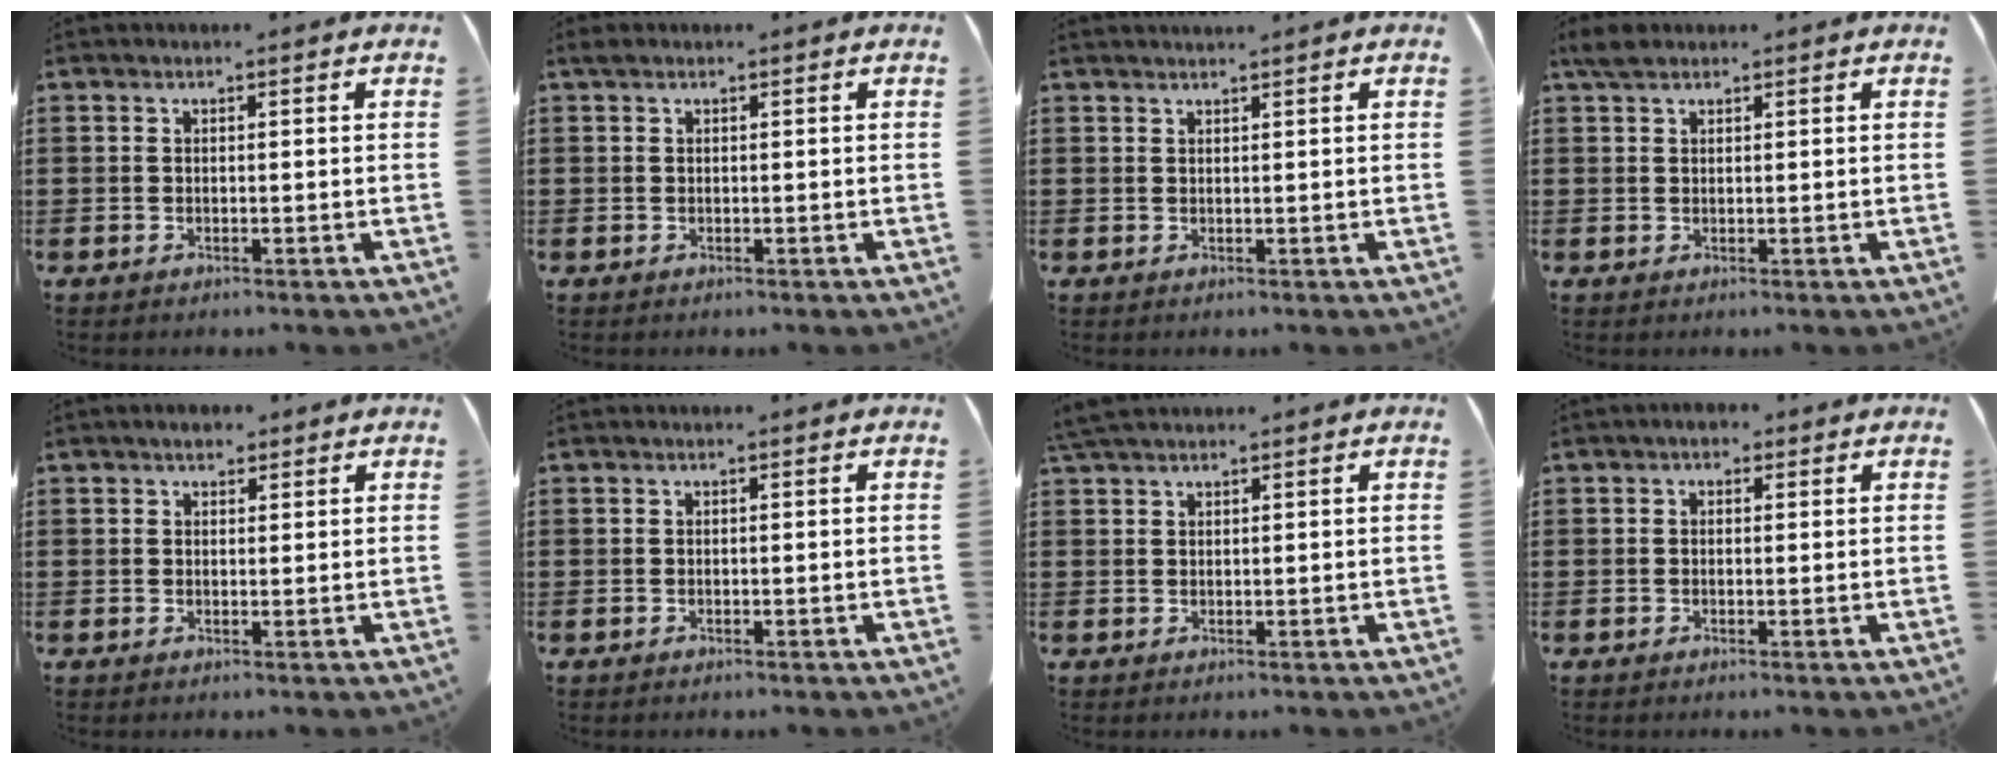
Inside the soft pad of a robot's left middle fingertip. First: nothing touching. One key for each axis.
{"total": 0.7, "fx": 0.4, "fy": 0.6, "fz": 0.3, "tx": -0.010, "ty": 0.004, "tz": 0.007}
{"total": 0.9, "fx": 0.9, "fy": -0.2, "fz": 0.1, "tx": -0.002, "ty": -0.004, "tz": 0.018}
{"total": 2.2, "fx": 1.7, "fy": 1.0, "fz": 0.9, "tx": -0.024, "ty": 0.004, "tz": 0.034}
{"total": 2.2, "fx": 1.8, "fy": 1.0, "fz": 0.8, "tx": -0.011, "ty": 0.005, "tz": 0.033}
{"total": 0.0}
{"total": 2.7, "fx": 2.3, "fy": 0.5, "fz": 1.3, "tx": -0.033, "ty": 0.001, "tz": 0.046}
{"total": 1.4, "fx": 0.7, "fy": 0.9, "fz": 0.8, "tx": -0.018, "ty": 0.008, "tz": 0.012}